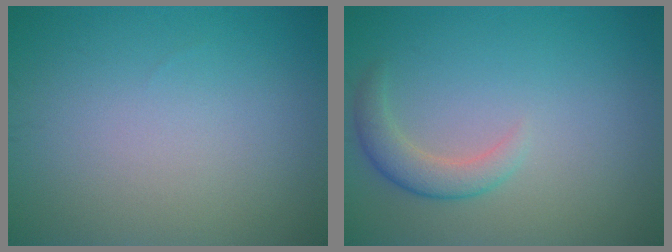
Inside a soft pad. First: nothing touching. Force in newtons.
{"total": 2.5, "press": 2.5, "slide": 0.3}